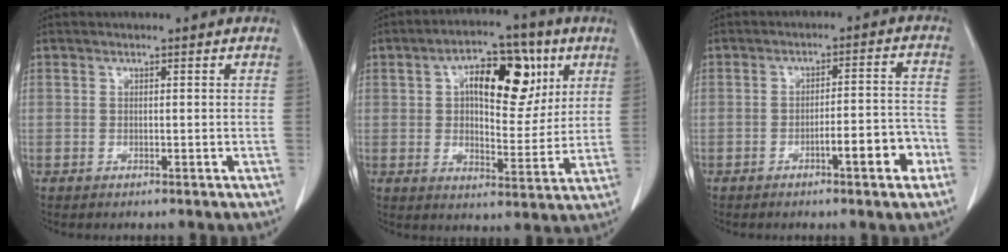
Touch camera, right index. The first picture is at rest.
{"total": 13.4, "force": [4.7, 6.0, 11.1], "torque": [-0.165, 0.028, 0.074]}
{"total": 6.9, "force": [-3.5, 0.9, 5.9], "torque": [-0.081, 0.015, -0.047]}